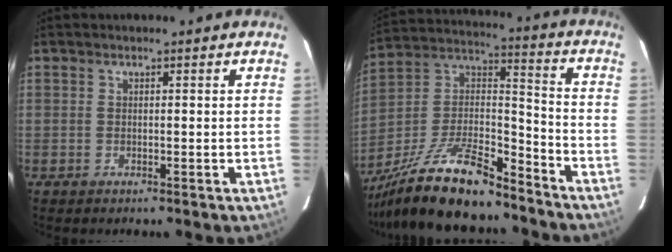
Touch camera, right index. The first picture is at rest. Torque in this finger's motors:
{"motor_torque": [0.83, -1.31, 0.87, 0.21]}